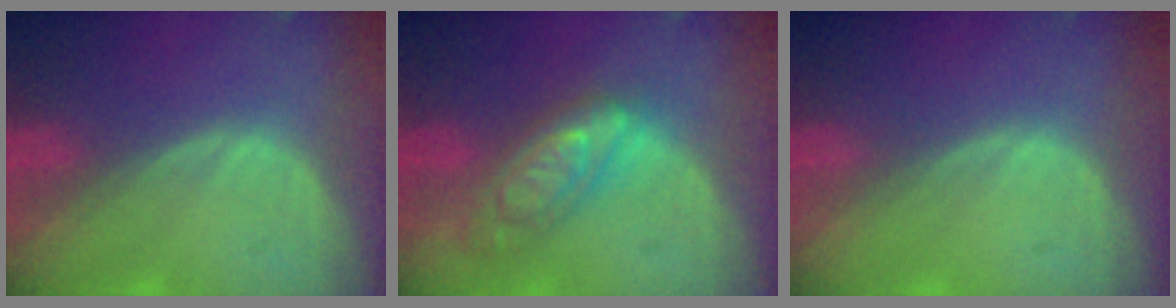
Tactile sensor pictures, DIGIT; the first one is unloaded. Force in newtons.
{"total": 7.5, "press": 7.4, "slide": 0.6}
{"total": 0.0}